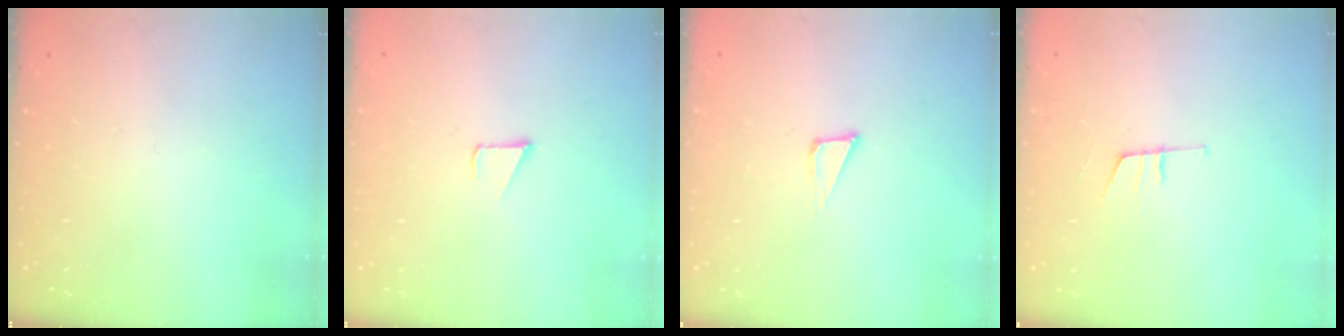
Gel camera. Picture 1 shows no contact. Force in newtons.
{"total": 1.2, "press": 1.2, "slide": 0.1}
{"total": 3.4, "press": 3.3, "slide": 0.9}
{"total": 7.7, "press": 7.2, "slide": 2.8}